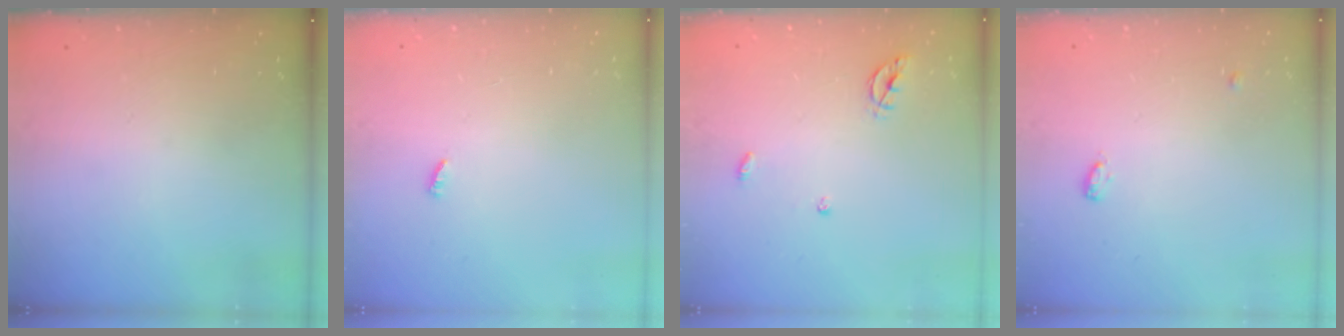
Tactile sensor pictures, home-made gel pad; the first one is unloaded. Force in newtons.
{"total": 1.9, "press": 1.9, "slide": 0.3}
{"total": 5.5, "press": 5.5, "slide": 0.2}
{"total": 7.9, "press": 4.2, "slide": 6.7}